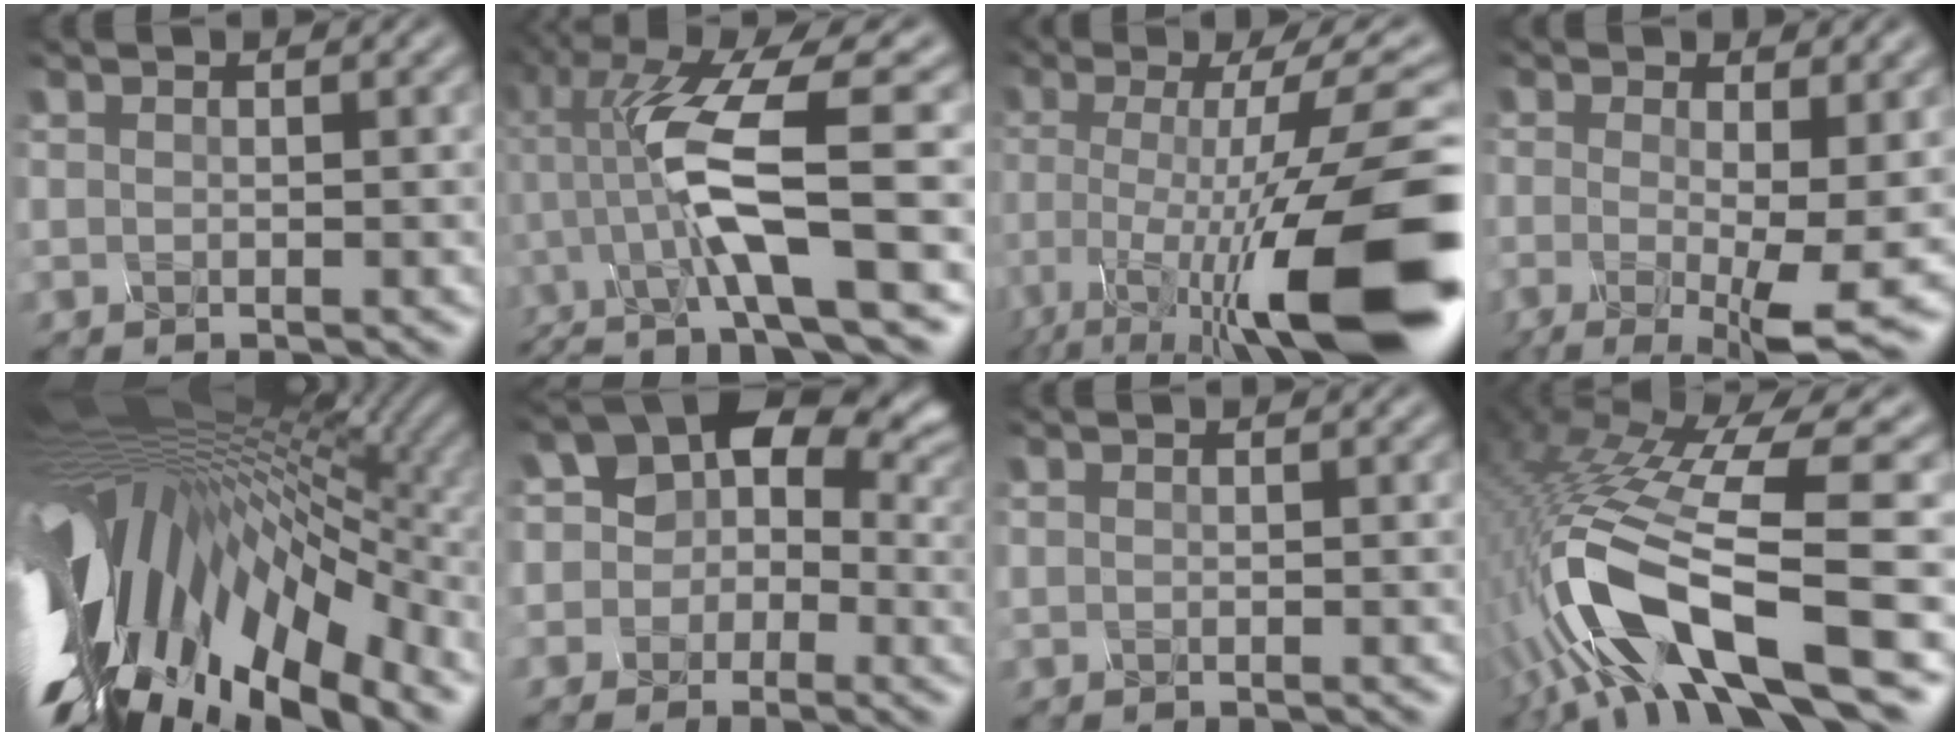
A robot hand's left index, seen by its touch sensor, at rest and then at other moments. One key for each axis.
{"total": 9.9, "fx": -2.4, "fy": 1.3, "fz": 9.5, "tx": -0.198, "ty": 0.008, "tz": -0.020}
{"total": 15.4, "fx": -6.7, "fy": 3.4, "fz": 13.4, "tx": -0.215, "ty": -0.004, "tz": -0.092}
{"total": 7.3, "fx": -1.6, "fy": 1.3, "fz": 7.0, "tx": -0.114, "ty": -0.014, "tz": -0.004}
{"total": 16.0, "fx": -3.0, "fy": 6.5, "fz": 14.2, "tx": -0.252, "ty": -0.019, "tz": -0.032}
{"total": 7.9, "fx": 0.9, "fy": 6.2, "fz": 4.8, "tx": -0.055, "ty": 0.011, "tz": 0.011}
{"total": 0.0}
{"total": 13.4, "fx": -6.0, "fy": 3.8, "fz": 11.4, "tx": -0.244, "ty": 0.005, "tz": -0.072}